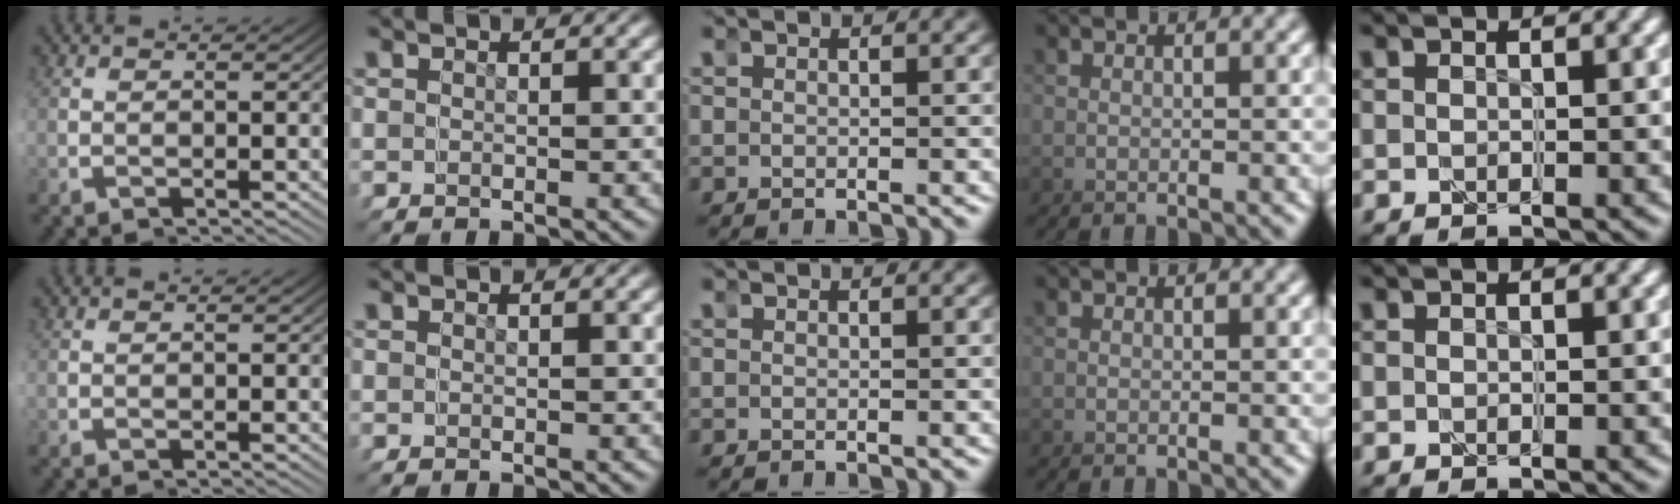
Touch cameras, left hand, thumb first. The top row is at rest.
{}